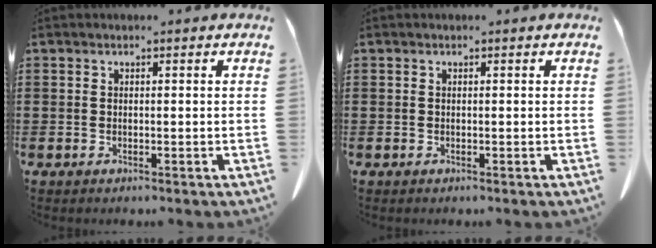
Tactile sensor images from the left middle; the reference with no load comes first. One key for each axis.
{"total": 0.0}